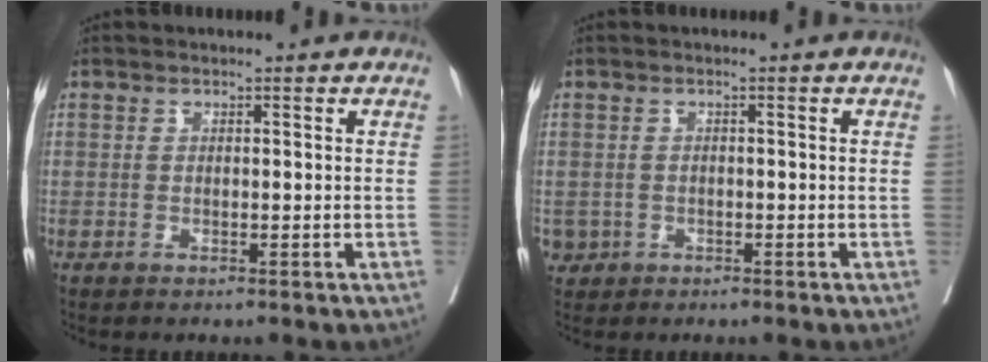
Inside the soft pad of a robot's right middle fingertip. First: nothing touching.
{"total": 2.1, "force": [-0.7, 1.9, 0.2], "torque": [0.001, 0.006, -0.009]}